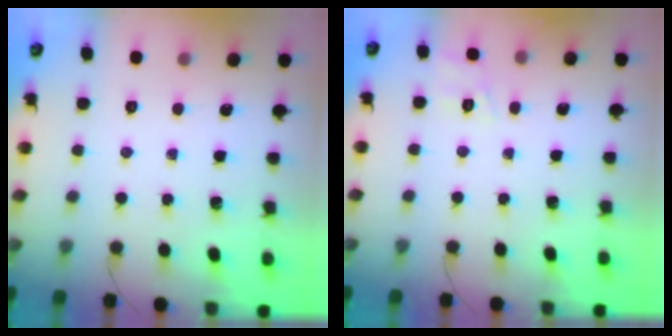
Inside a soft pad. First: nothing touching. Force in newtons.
{"total": 3.2, "press": 2.6, "slide": 1.8}